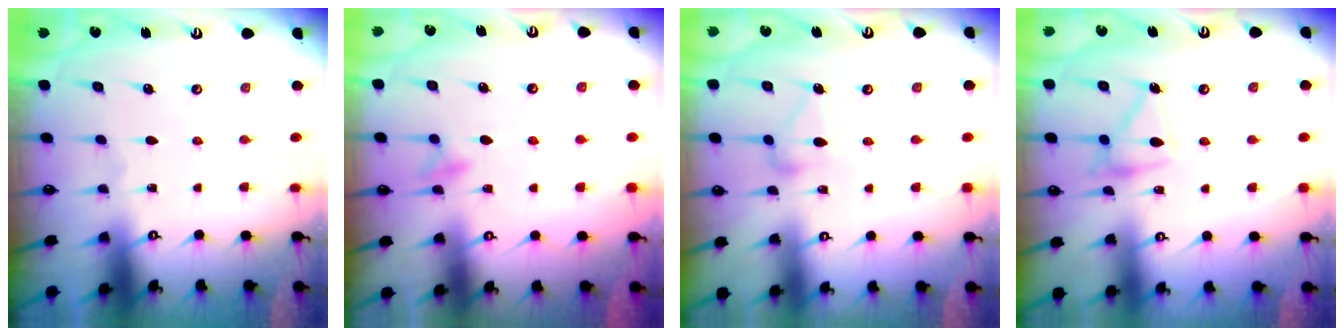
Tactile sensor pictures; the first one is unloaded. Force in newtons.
{"total": 7.3, "press": 7.2, "slide": 0.7}
{"total": 11.1, "press": 11.1, "slide": 0.3}
{"total": 12.8, "press": 12.8, "slide": 1.0}